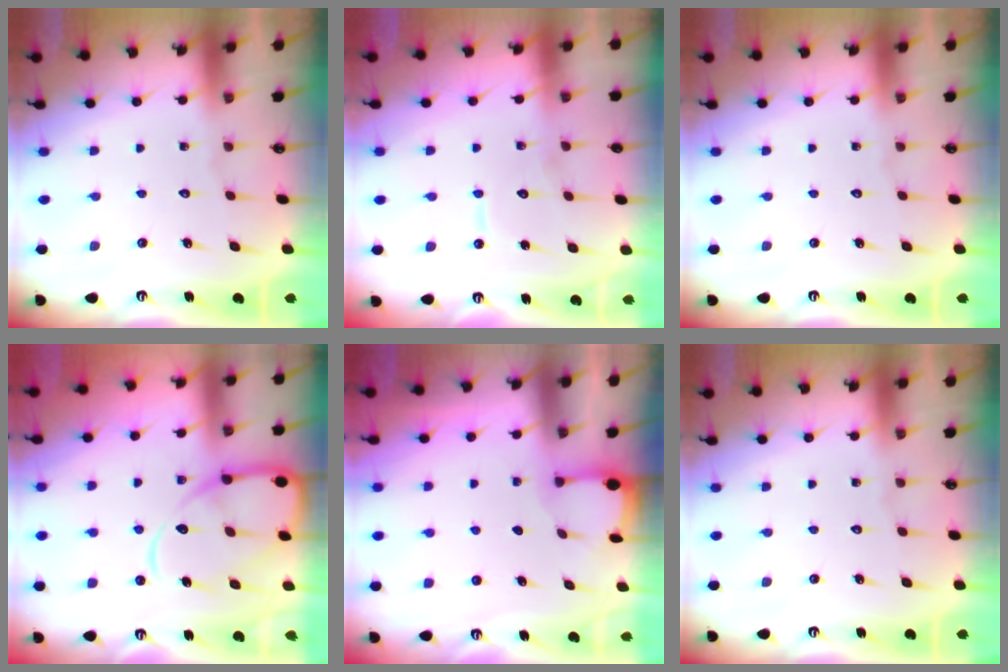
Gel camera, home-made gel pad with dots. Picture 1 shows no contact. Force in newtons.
{"total": 5.5, "press": 5.5, "slide": 0.4}
{"total": 0.0}
{"total": 13.2, "press": 13.2, "slide": 1.4}
{"total": 1.6, "press": 1.5, "slide": 0.3}
{"total": 0.0}